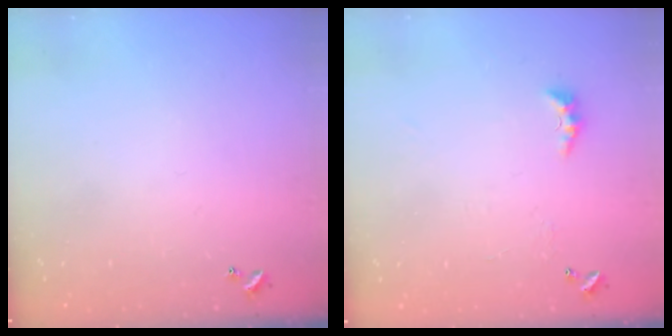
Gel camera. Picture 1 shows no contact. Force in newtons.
{"total": 3.0, "press": 2.9, "slide": 0.7}